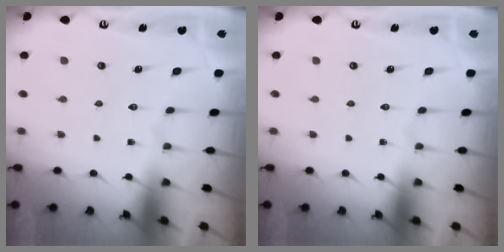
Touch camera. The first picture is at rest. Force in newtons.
{"total": 0.0}